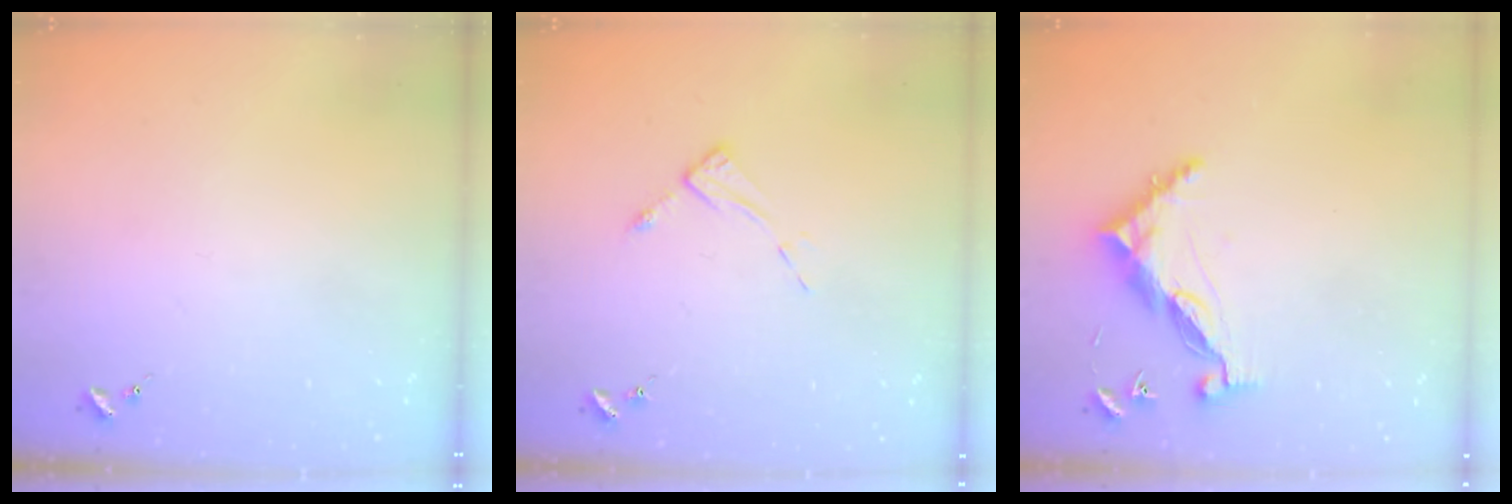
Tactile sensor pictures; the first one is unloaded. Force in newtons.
{"total": 5.3, "press": 5.2, "slide": 0.1}
{"total": 9.0, "press": 9.0, "slide": 0.8}